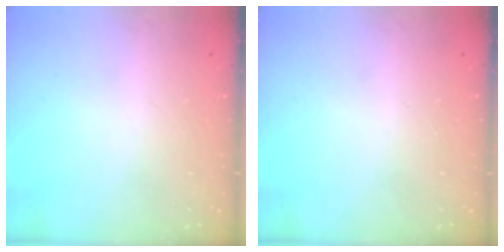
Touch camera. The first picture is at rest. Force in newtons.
{"total": 0.0}